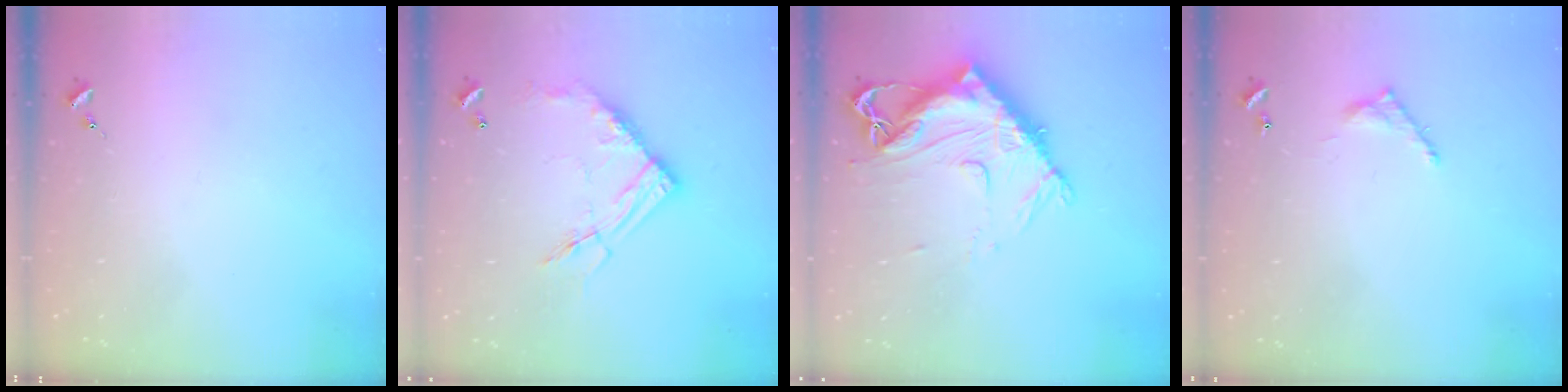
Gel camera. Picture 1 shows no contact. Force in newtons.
{"total": 15.2, "press": 15.1, "slide": 1.7}
{"total": 14.6, "press": 14.5, "slide": 1.5}
{"total": 6.3, "press": 6.3, "slide": 0.4}